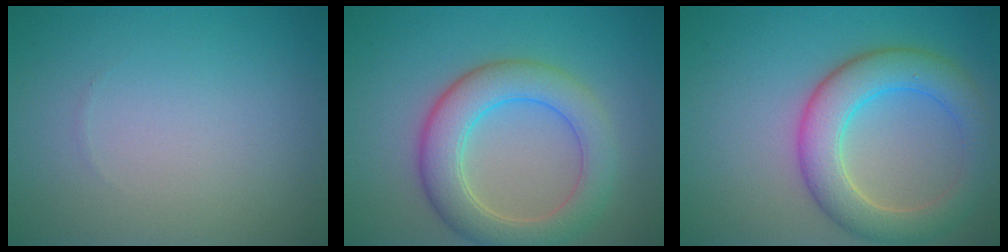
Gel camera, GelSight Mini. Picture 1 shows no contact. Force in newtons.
{"total": 6.1, "press": 6.1, "slide": 0.2}
{"total": 6.3, "press": 6.2, "slide": 0.6}